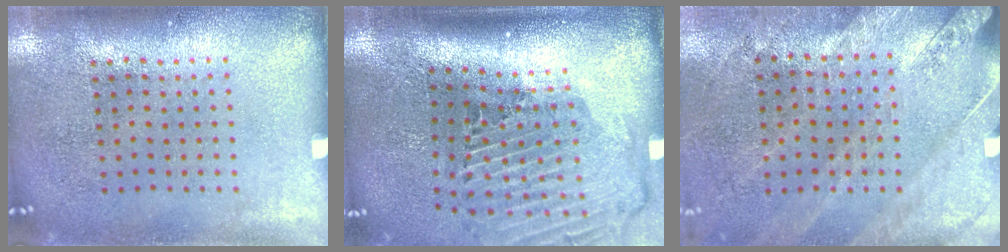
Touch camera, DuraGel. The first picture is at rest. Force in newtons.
{"total": 2.9, "press": 1.9, "slide": 2.1}
{"total": 2.5, "press": 2.3, "slide": 1.0}